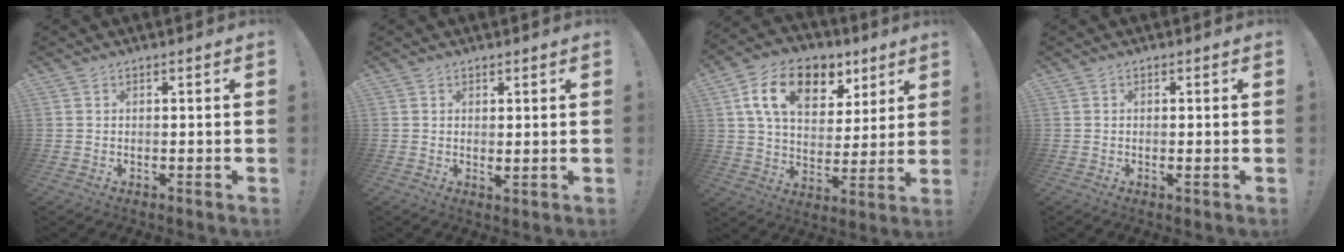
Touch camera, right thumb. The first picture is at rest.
{"total": 1.4, "force": [1.1, 0.2, 0.9], "torque": [-0.006, -0.009, 0.017]}
{"total": 17.3, "force": [8.0, 11.3, 10.4], "torque": [-0.170, -0.023, 0.145]}
{"total": 0.8, "force": [0.2, -0.1, 0.8], "torque": [-0.013, -0.001, 0.002]}